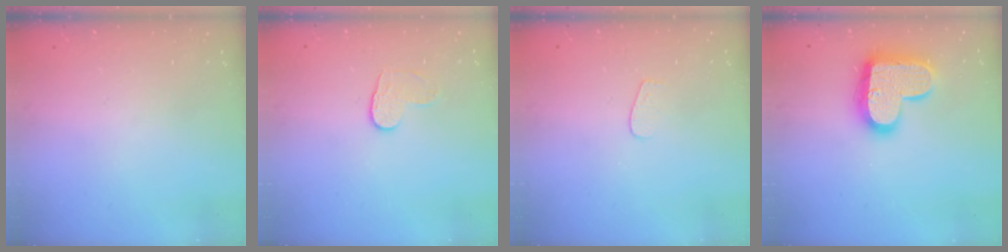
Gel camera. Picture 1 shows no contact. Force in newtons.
{"total": 5.8, "press": 5.7, "slide": 0.5}
{"total": 3.7, "press": 3.7, "slide": 0.3}
{"total": 16.9, "press": 16.8, "slide": 1.1}